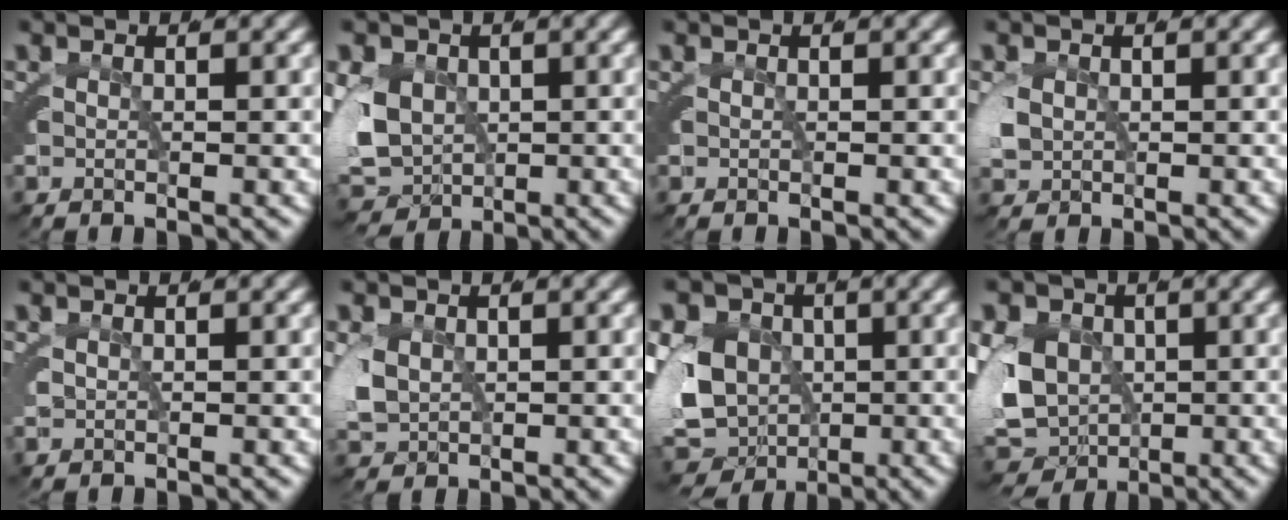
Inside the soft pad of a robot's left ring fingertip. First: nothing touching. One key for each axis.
{"total": 8.8, "fx": -0.3, "fy": 7.8, "fz": 4.0, "tx": -0.111, "ty": -0.035, "tz": 0.008}
{"total": 0.0}
{"total": 1.4, "fx": 0.7, "fy": 1.0, "fz": 0.8, "tx": -0.034, "ty": 0.007, "tz": 0.013}
{"total": 0.9, "fx": 0.8, "fy": 0.4, "fz": 0.2, "tx": -0.017, "ty": 0.003, "tz": 0.015}
{"total": 2.6, "fx": 0.9, "fy": 1.9, "fz": 1.6, "tx": -0.057, "ty": -0.005, "tz": 0.026}
{"total": 15.2, "fx": -1.6, "fy": 13.5, "fz": 6.7, "tx": -0.173, "ty": -0.048, "tz": -0.025}
{"total": 12.2, "fx": -1.5, "fy": 10.7, "fz": 5.5, "tx": -0.135, "ty": -0.037, "tz": -0.019}